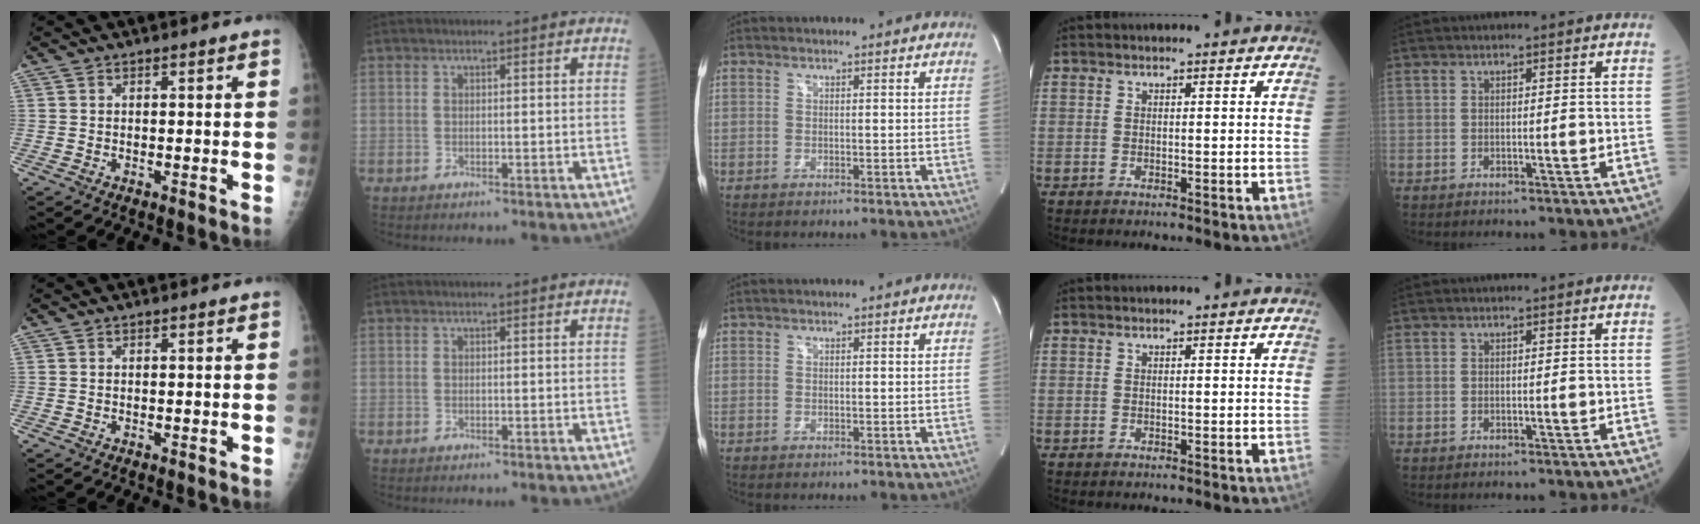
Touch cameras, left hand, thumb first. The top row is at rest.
{}